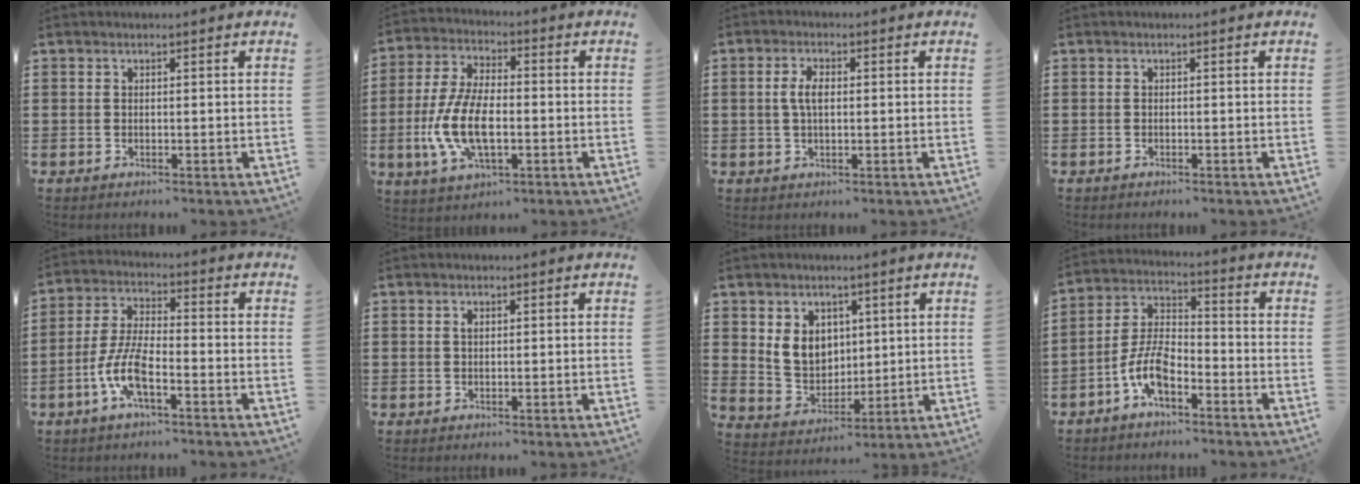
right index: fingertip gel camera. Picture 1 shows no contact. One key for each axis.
{"total": 10.1, "fx": -2.3, "fy": 4.7, "fz": 8.7, "tx": -0.208, "ty": -0.011, "tz": -0.050}
{"total": 3.5, "fx": 0.3, "fy": 1.5, "fz": 3.1, "tx": -0.064, "ty": 0.007, "tz": 0.002}
{"total": 0.6, "fx": -0.6, "fy": -0.1, "fz": 0.0, "tx": 0.000, "ty": -0.004, "tz": -0.012}
{"total": 7.6, "fx": -3.4, "fy": 2.2, "fz": 6.4, "tx": -0.155, "ty": -0.014, "tz": -0.070}
{"total": 0.9, "fx": 0.3, "fy": 0.5, "fz": 0.7, "tx": -0.016, "ty": 0.002, "tz": 0.005}
{"total": 6.6, "fx": 2.0, "fy": 5.7, "fz": 2.8, "tx": -0.068, "ty": 0.014, "tz": 0.037}
{"total": 7.5, "fx": -4.1, "fy": 3.3, "fz": 5.3, "tx": -0.131, "ty": -0.001, "tz": -0.084}